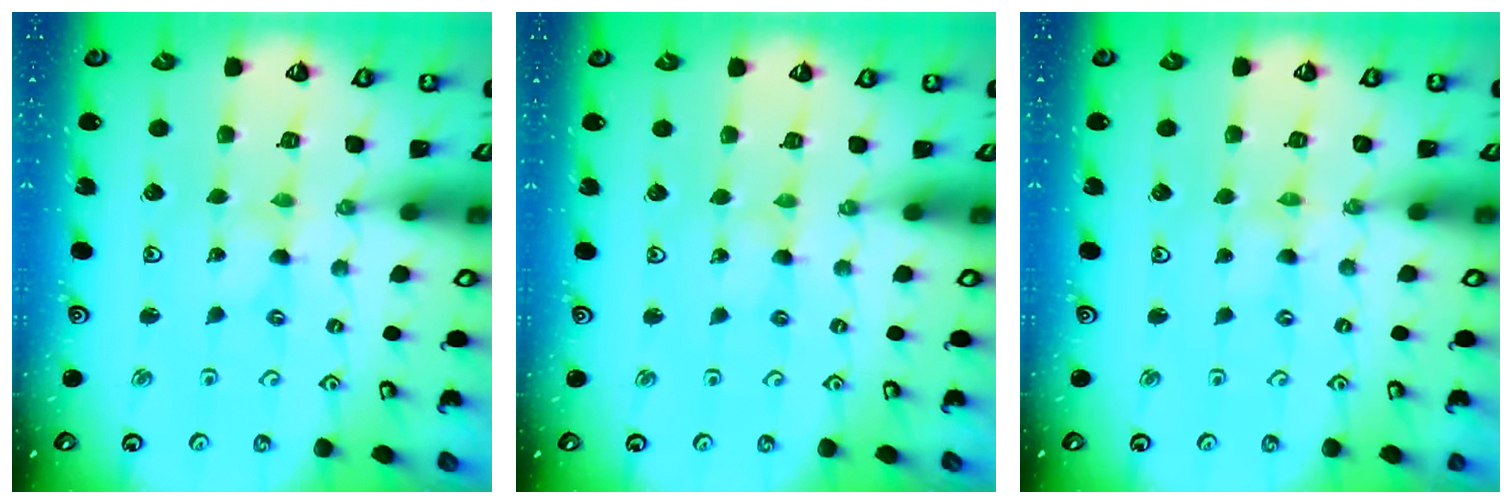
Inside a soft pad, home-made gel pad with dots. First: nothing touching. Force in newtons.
{"total": 1.3, "press": 1.3, "slide": 0.2}
{"total": 0.0}